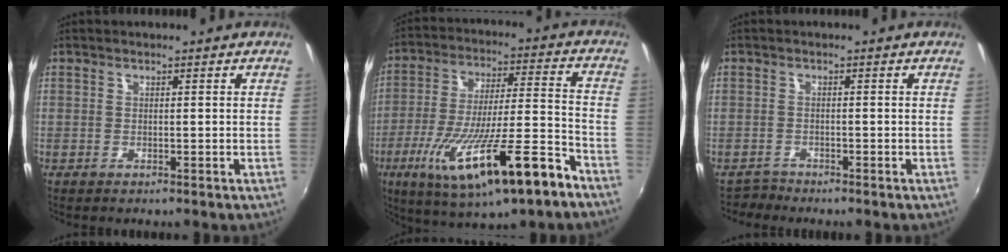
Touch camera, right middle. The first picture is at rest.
{"total": 21.8, "force": [-11.9, 4.2, 17.7], "torque": [-0.324, -0.058, -0.191]}
{"total": 1.6, "force": [-1.5, 0.4, -0.5], "torque": [0.006, 0.002, -0.029]}